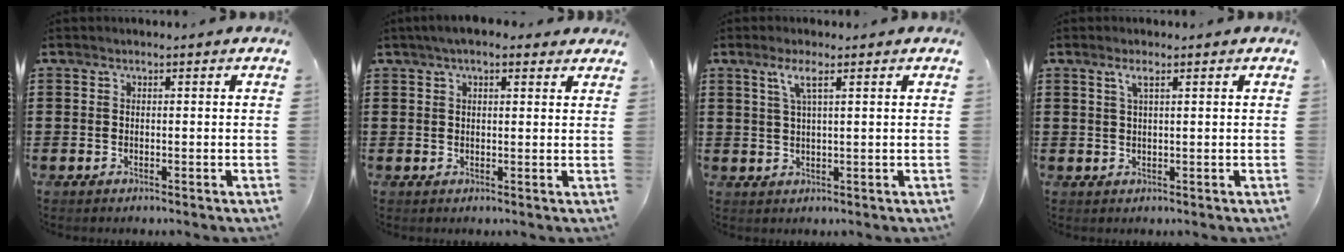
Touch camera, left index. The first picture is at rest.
{"total": 3.5, "force": [2.4, 1.2, 2.2], "torque": [-0.049, 0.009, 0.043]}
{"total": 3.4, "force": [1.6, 0.4, 3.0], "torque": [-0.065, 0.002, 0.026]}
{"total": 2.0, "force": [1.0, 0.3, 1.8], "torque": [-0.038, 0.002, 0.016]}